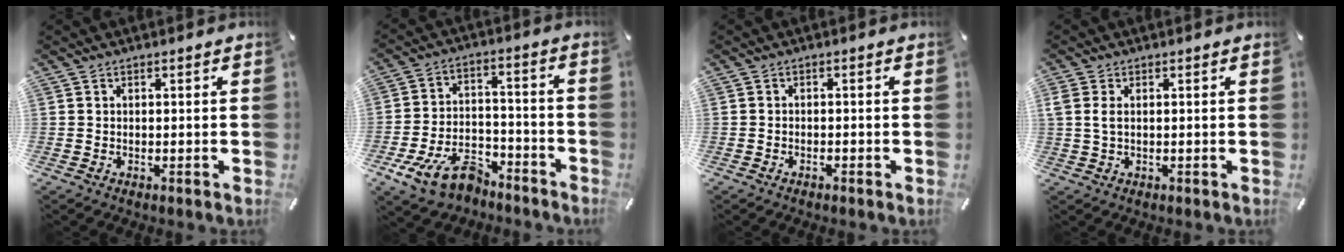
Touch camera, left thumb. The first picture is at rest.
{"total": 13.5, "force": [-8.6, 7.4, 7.4], "torque": [-0.136, 0.055, -0.150]}
{"total": 0.9, "force": [-0.8, 0.4, 0.3], "torque": [-0.006, 0.001, -0.017]}
{"total": 2.7, "force": [0.7, 1.4, 2.2], "torque": [-0.054, 0.002, 0.008]}